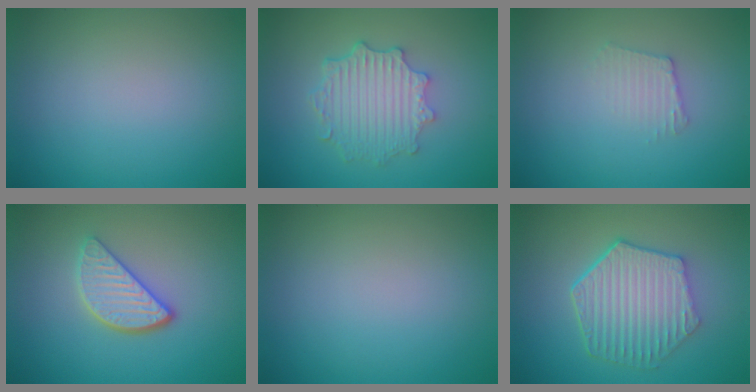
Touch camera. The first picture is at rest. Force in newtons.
{"total": 4.5, "press": 3.6, "slide": 2.7}
{"total": 1.7, "press": 1.7, "slide": 0.2}
{"total": 3.5, "press": 2.9, "slide": 2.0}
{"total": 0.0}
{"total": 6.2, "press": 4.8, "slide": 4.0}